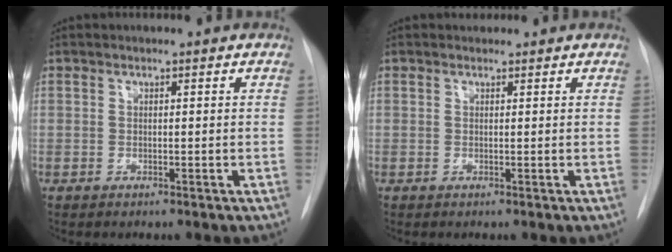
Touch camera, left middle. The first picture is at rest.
{"total": 0.7, "force": [0.6, 0.4, -0.1], "torque": [-0.003, 0.009, 0.008]}